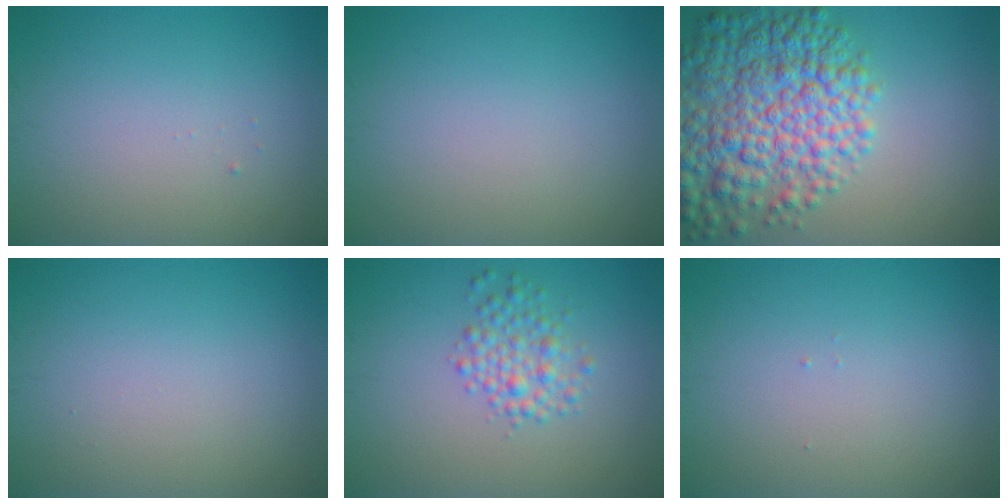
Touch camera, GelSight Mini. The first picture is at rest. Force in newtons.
{"total": 0.0}
{"total": 9.8, "press": 9.8, "slide": 0.4}
{"total": 0.0}
{"total": 2.7, "press": 2.7, "slide": 0.1}
{"total": 0.0}